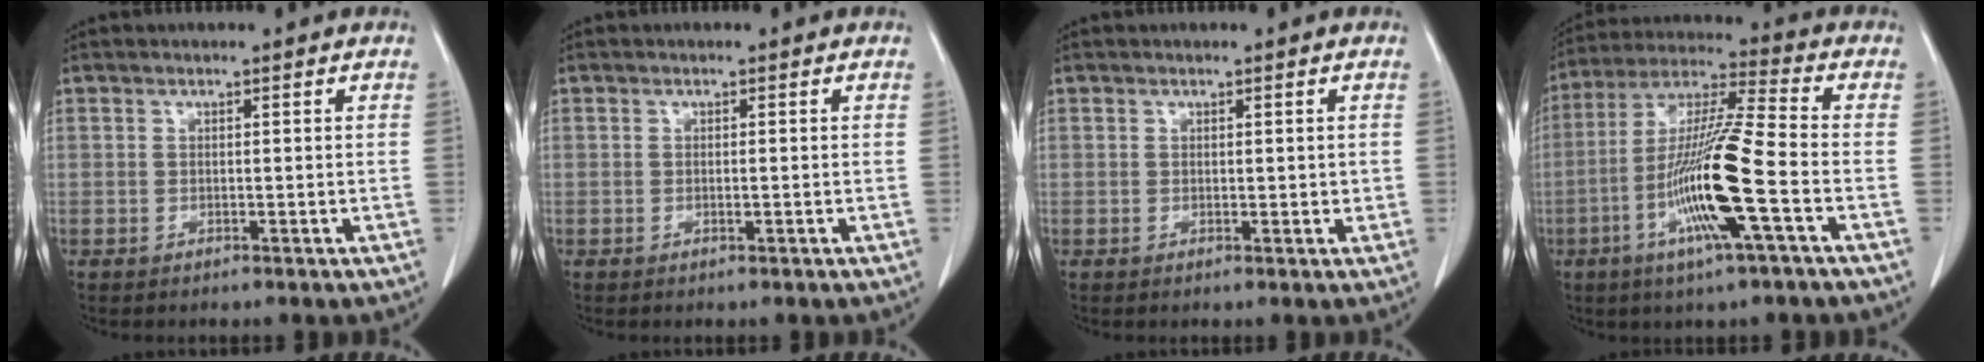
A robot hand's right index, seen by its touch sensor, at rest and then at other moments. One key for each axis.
{"total": 0.6, "fx": -0.1, "fy": 0.1, "fz": 0.6, "tx": -0.012, "ty": -0.002, "tz": 0.000}
{"total": 1.2, "fx": 0.3, "fy": 0.7, "fz": 0.9, "tx": -0.012, "ty": -0.003, "tz": 0.005}
{"total": 15.5, "fx": -4.8, "fy": 0.1, "fz": 14.7, "tx": -0.293, "ty": -0.010, "tz": -0.097}